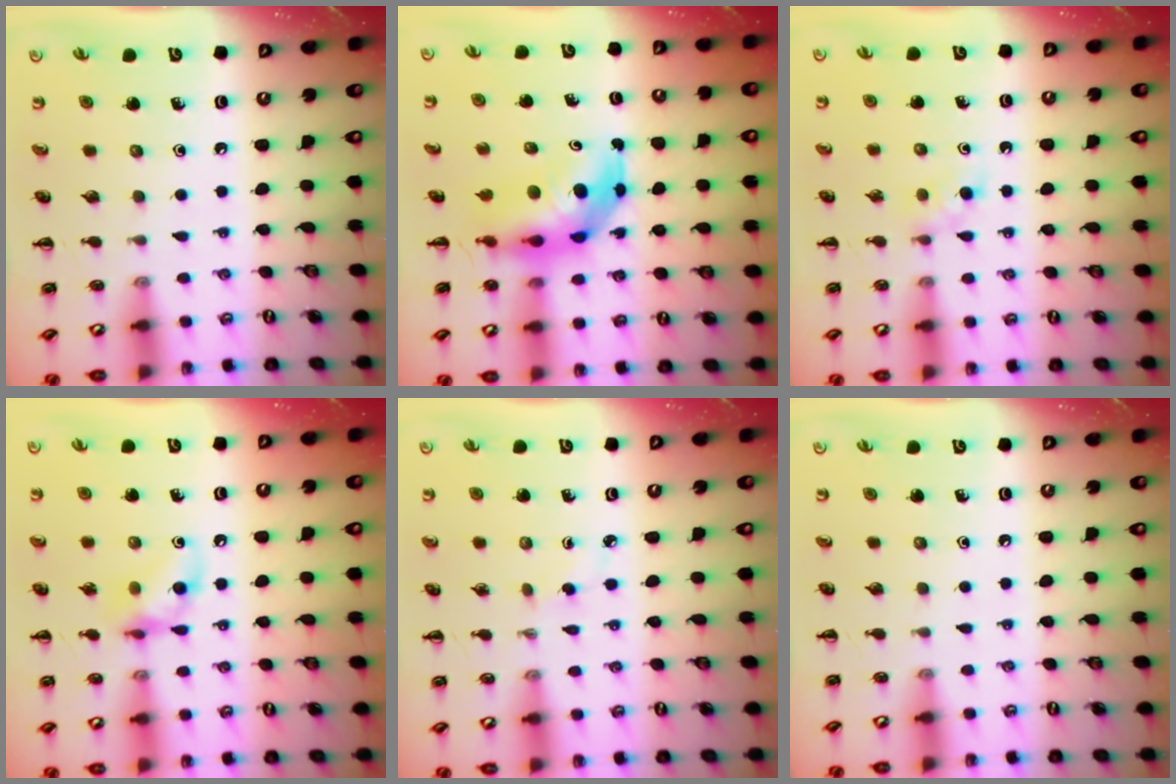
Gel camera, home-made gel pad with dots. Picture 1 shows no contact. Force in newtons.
{"total": 6.5, "press": 6.2, "slide": 1.8}
{"total": 2.7, "press": 2.5, "slide": 1.0}
{"total": 9.0, "press": 9.0, "slide": 1.0}
{"total": 2.3, "press": 2.1, "slide": 0.9}
{"total": 0.0}